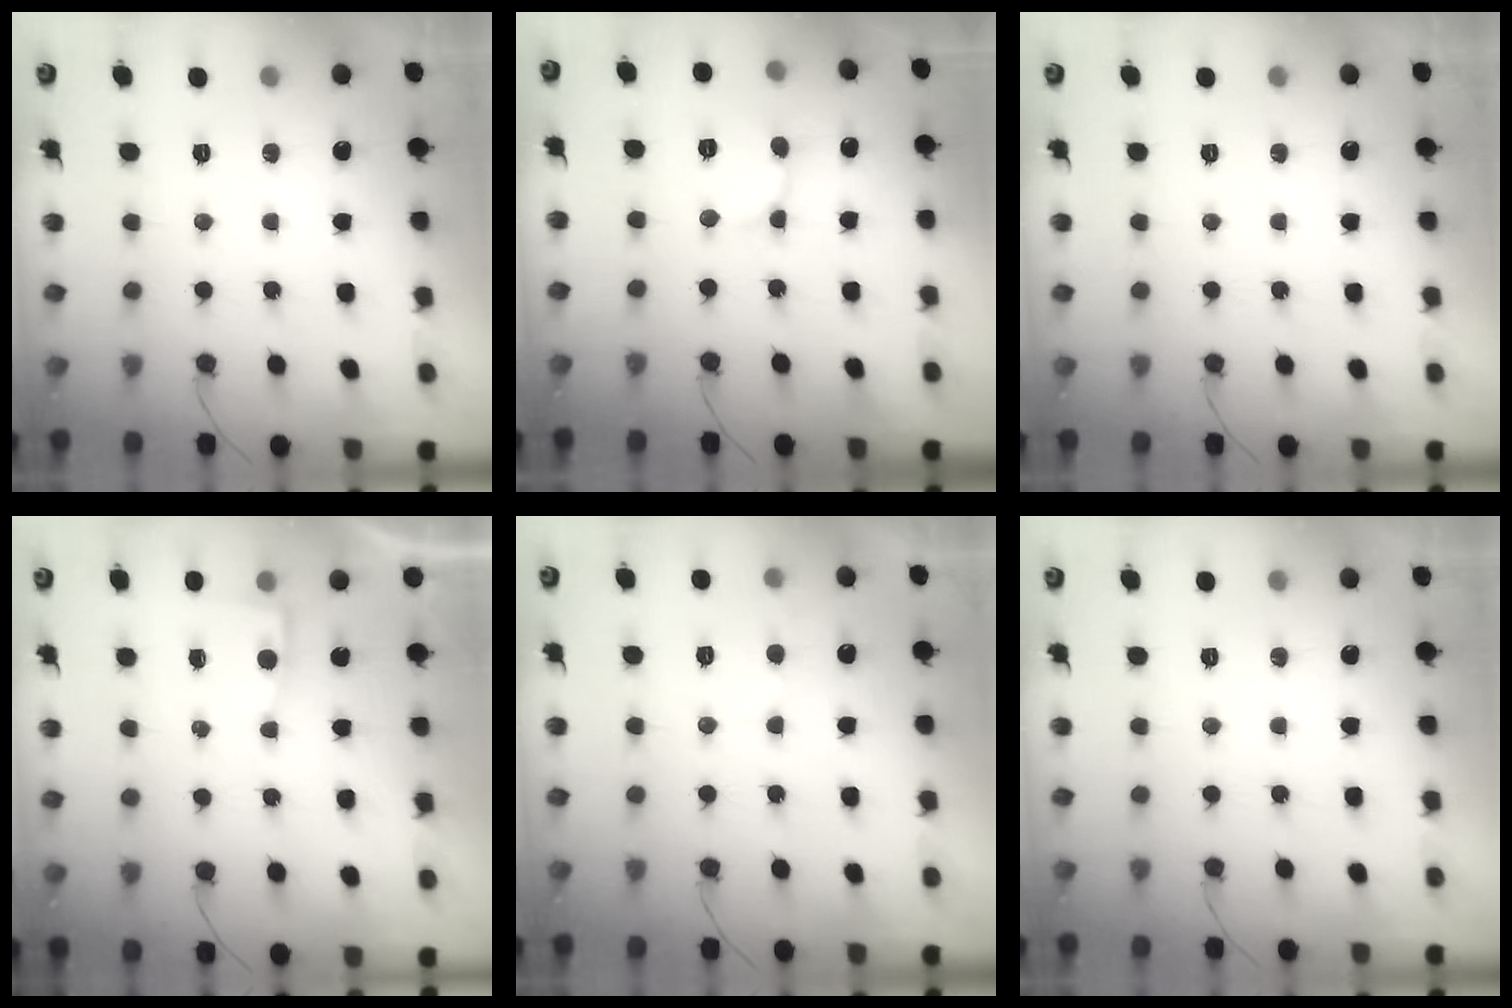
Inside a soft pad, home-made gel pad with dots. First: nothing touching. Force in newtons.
{"total": 1.6, "press": 1.6, "slide": 0.1}
{"total": 0.0}
{"total": 2.8, "press": 2.8, "slide": 0.3}
{"total": 3.7, "press": 3.7, "slide": 0.3}
{"total": 0.0}